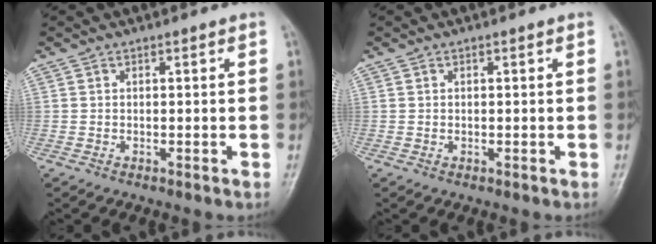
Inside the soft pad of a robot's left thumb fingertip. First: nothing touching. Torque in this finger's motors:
{"motor_torque": [-0.01, -0.03, -0.03, -0.17, 0.00]}